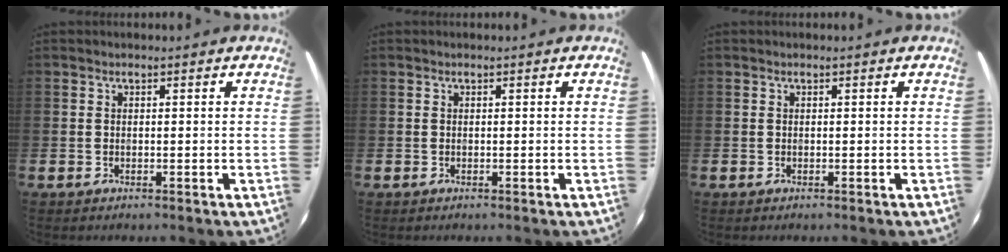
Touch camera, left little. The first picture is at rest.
{"total": 0.0}
{"total": 0.0}